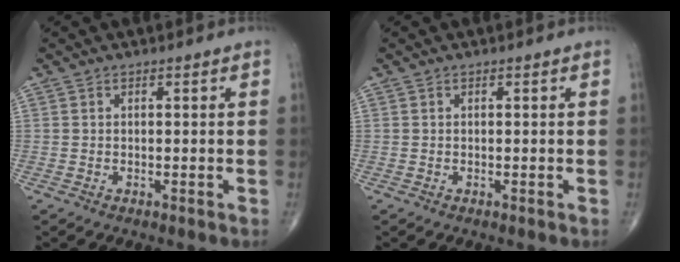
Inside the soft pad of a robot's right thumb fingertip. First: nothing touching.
{"total": 0.0}